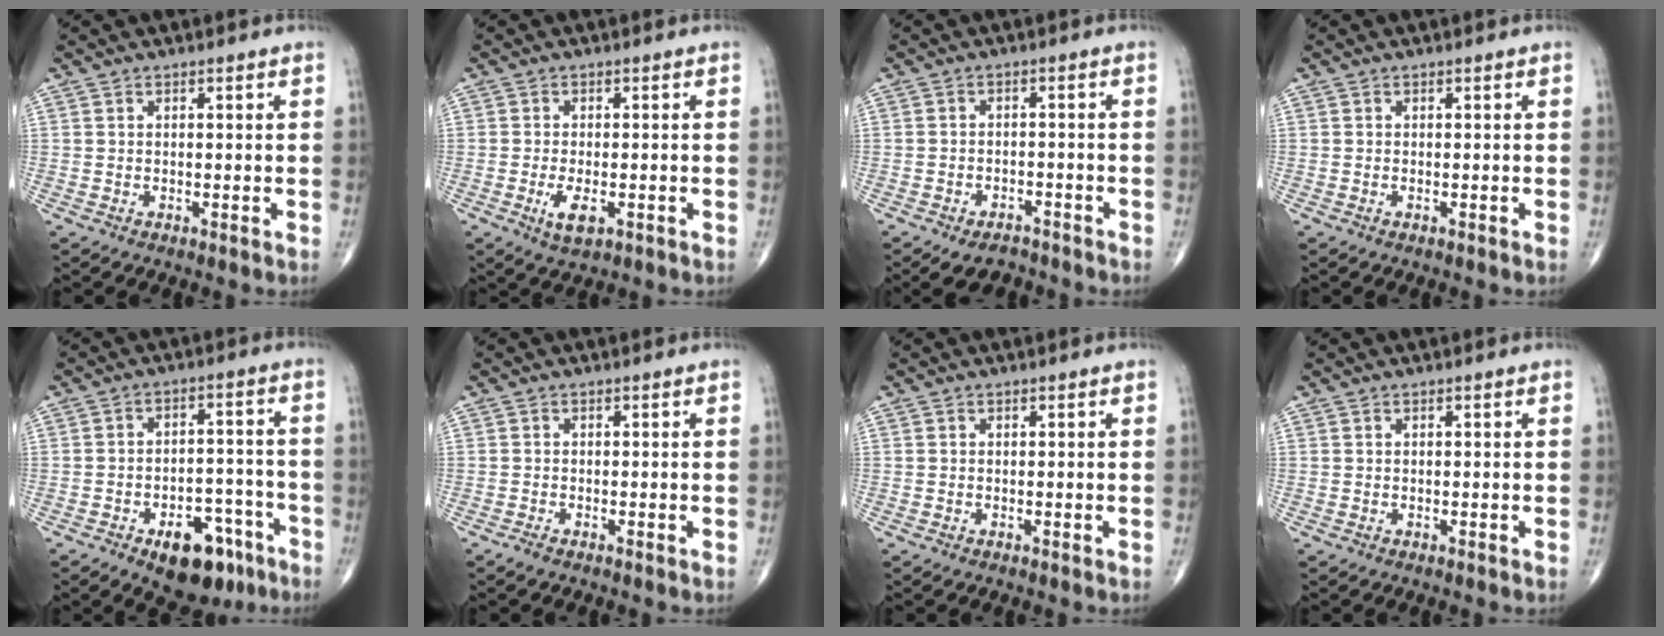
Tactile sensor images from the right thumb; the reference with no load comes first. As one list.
[{"total": 4.3, "force": [-1.5, 1.9, 3.6], "torque": [-0.067, -0.006, -0.022]}, {"total": 6.3, "force": [-4.9, 3.3, 2.1], "torque": [-0.020, 0.021, -0.073]}, {"total": 0.0}, {"total": 12.5, "force": [-7.3, 6.7, 7.6], "torque": [-0.073, 0.051, -0.098]}, {"total": 1.0, "force": [-0.8, 0.2, 0.6], "torque": [-0.018, -0.004, -0.019]}, {"total": 0.0}, {"total": 0.0}]